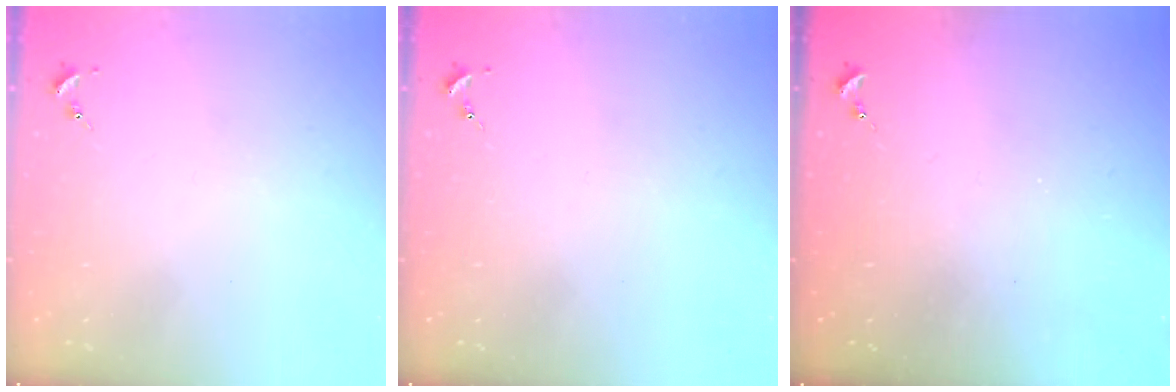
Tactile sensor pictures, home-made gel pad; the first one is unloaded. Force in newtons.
{"total": 0.0}
{"total": 0.0}